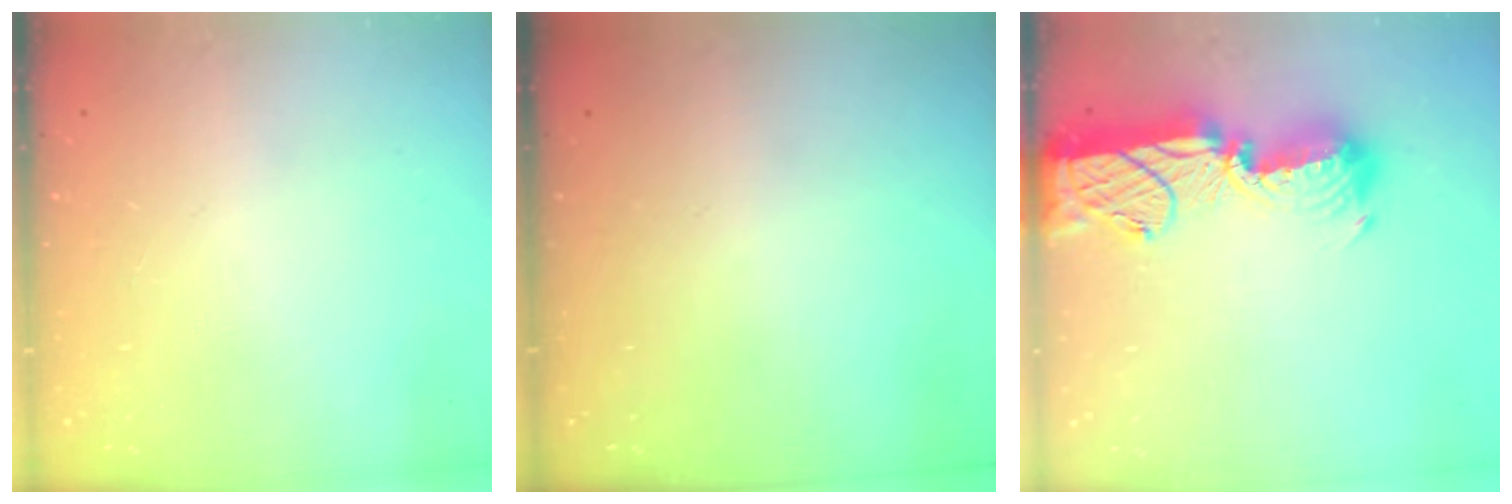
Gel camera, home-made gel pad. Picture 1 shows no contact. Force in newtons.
{"total": 0.0}
{"total": 17.8, "press": 17.8, "slide": 1.2}